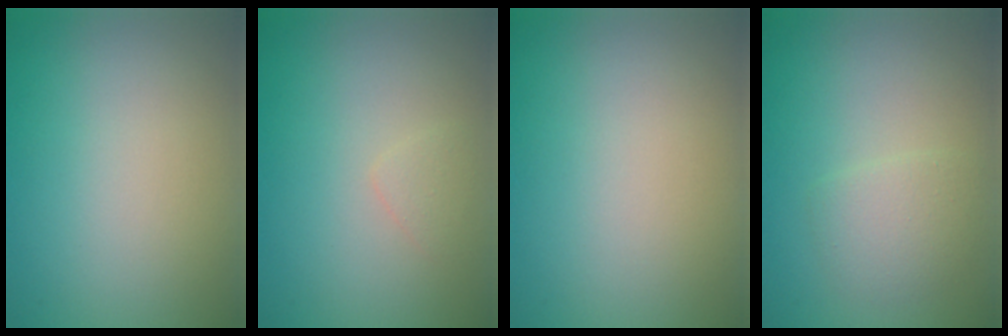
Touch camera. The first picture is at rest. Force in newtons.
{"total": 0.8, "press": 0.8, "slide": 0.0}
{"total": 0.0}
{"total": 2.2, "press": 2.2, "slide": 0.1}